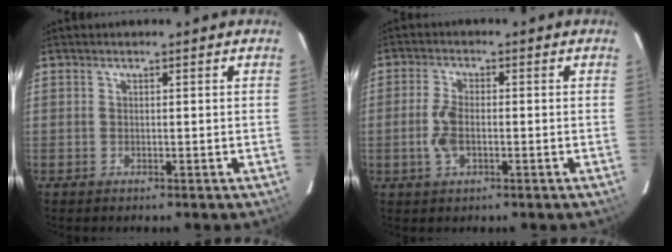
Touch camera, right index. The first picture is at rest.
{"total": 4.7, "force": [-1.1, 2.5, 3.9], "torque": [-0.085, 0.002, -0.018]}